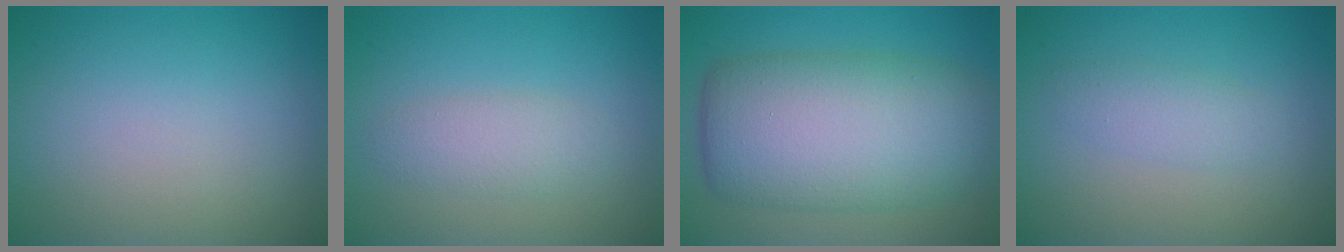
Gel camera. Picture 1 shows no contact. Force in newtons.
{"total": 2.3, "press": 2.3, "slide": 0.1}
{"total": 11.0, "press": 11.0, "slide": 0.2}
{"total": 1.9, "press": 1.9, "slide": 0.0}